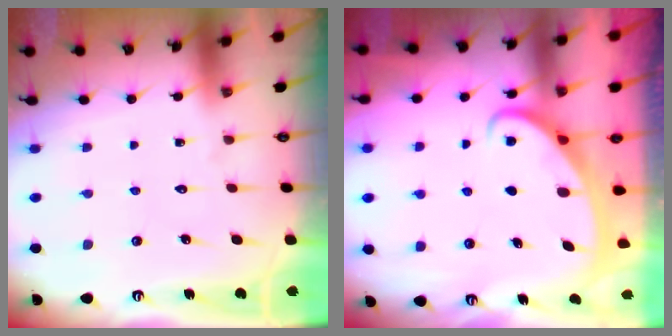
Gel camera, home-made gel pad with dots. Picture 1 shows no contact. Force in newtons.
{"total": 2.4, "press": 2.3, "slide": 0.5}